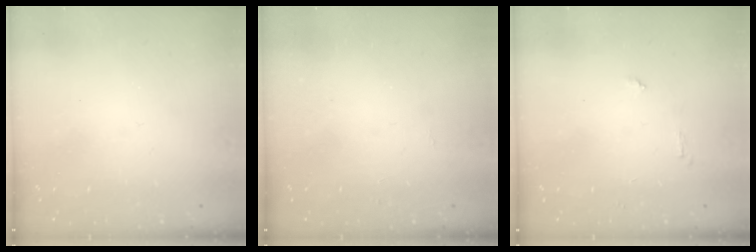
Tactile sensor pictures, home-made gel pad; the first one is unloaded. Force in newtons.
{"total": 3.7, "press": 3.6, "slide": 0.5}
{"total": 3.9, "press": 3.9, "slide": 0.4}